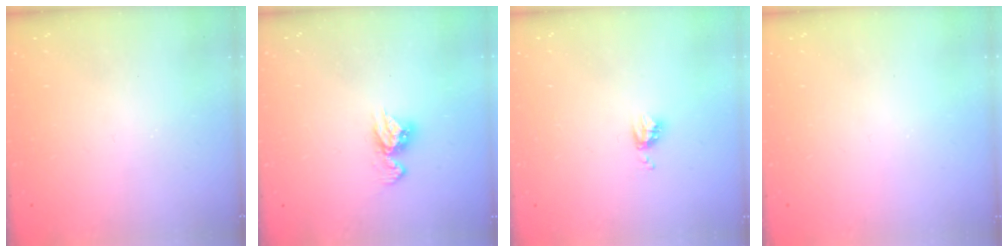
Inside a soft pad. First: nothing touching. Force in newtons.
{"total": 7.8, "press": 7.8, "slide": 0.6}
{"total": 3.8, "press": 3.8, "slide": 0.6}
{"total": 0.0}